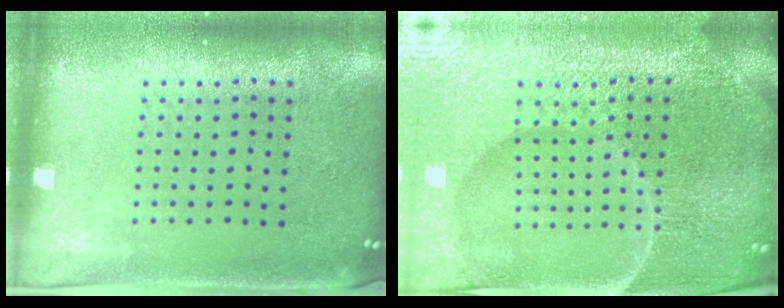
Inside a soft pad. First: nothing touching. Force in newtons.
{"total": 6.0, "press": 5.5, "slide": 2.4}